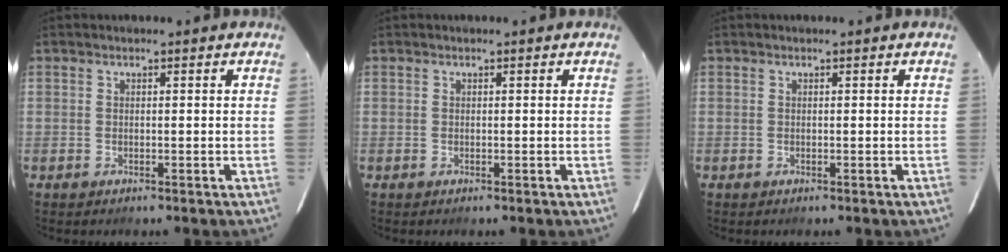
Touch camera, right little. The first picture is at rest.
{"total": 0.0}
{"total": 0.0}